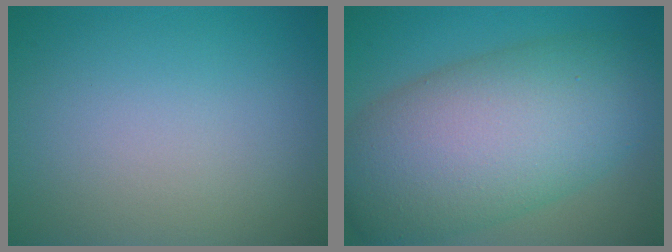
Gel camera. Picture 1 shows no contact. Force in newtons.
{"total": 12.2, "press": 12.2, "slide": 0.4}